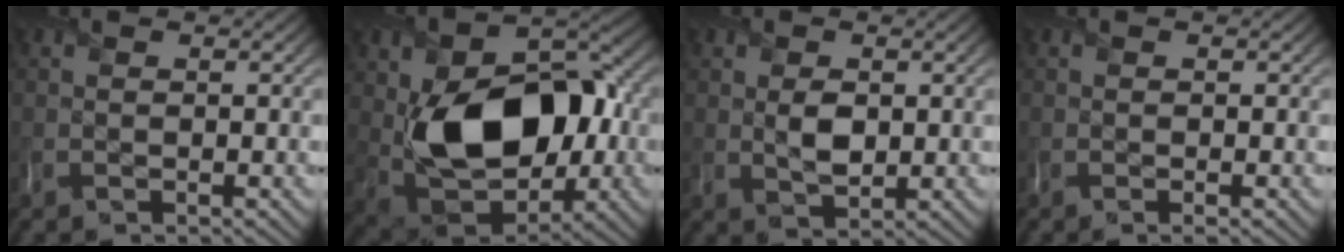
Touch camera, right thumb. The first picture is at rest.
{"total": 14.5, "force": [-0.2, 10.0, 10.5], "torque": [-0.158, -0.007, 0.003]}
{"total": 2.7, "force": [0.3, 1.9, 2.0], "torque": [-0.044, -0.010, 0.011]}
{"total": 0.6, "force": [-0.3, 0.0, 0.6], "torque": [-0.011, -0.004, -0.006]}